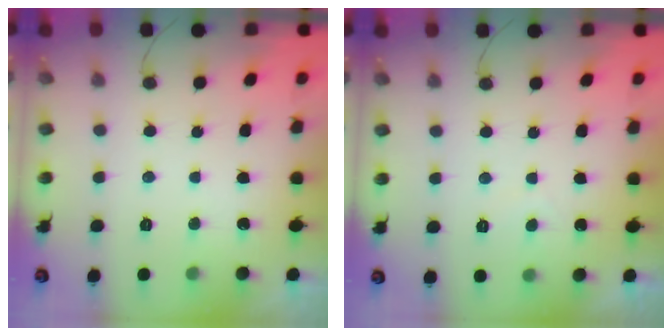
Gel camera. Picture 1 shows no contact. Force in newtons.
{"total": 0.6, "press": 0.5, "slide": 0.4}